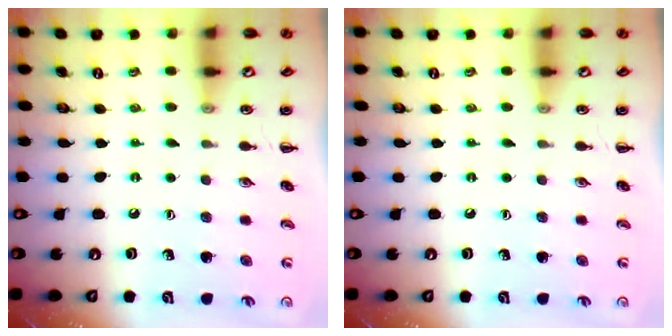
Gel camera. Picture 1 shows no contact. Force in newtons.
{"total": 0.0}